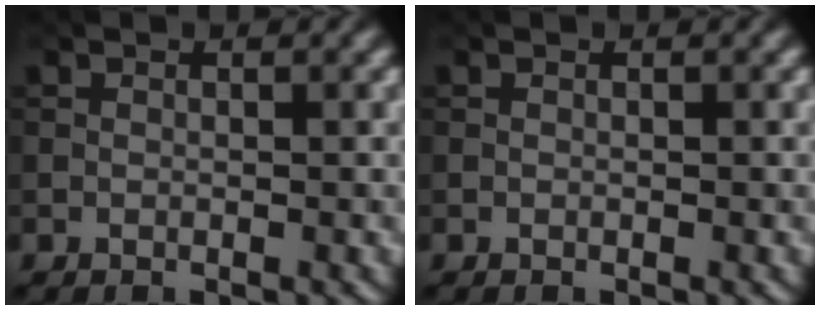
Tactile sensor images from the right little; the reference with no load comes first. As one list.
[{"total": 0.0}]